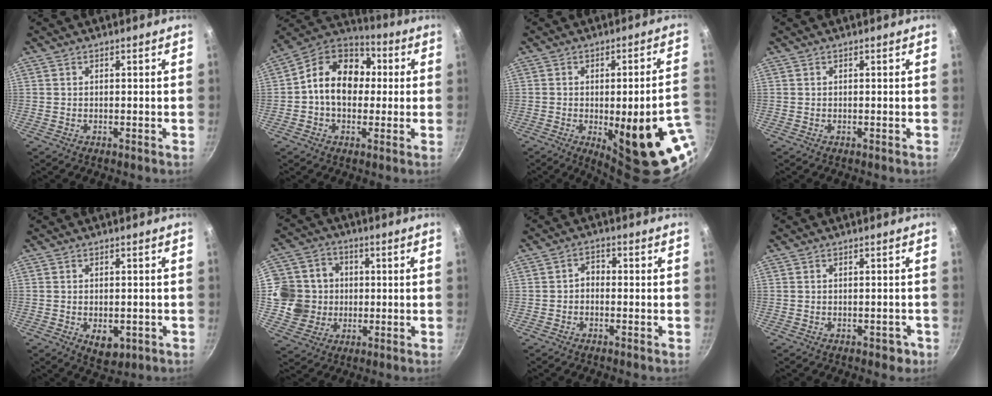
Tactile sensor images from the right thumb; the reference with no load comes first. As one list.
[{"total": 14.6, "force": [0.9, 11.0, 9.6], "torque": [-0.111, 0.033, -0.008]}, {"total": 21.7, "force": [-5.7, 6.6, 19.9], "torque": [-0.213, 0.004, -0.057]}, {"total": 0.0}, {"total": 5.5, "force": [-1.6, 3.4, 4.0], "torque": [-0.043, 0.000, -0.013]}, {"total": 11.5, "force": [0.1, 11.0, 3.4], "torque": [-0.028, 0.014, -0.007]}, {"total": 2.5, "force": [-0.8, 1.8, 1.5], "torque": [-0.018, 0.016, -0.019]}, {"total": 2.4, "force": [-1.1, 1.5, 1.5], "torque": [-0.004, 0.019, -0.003]}]